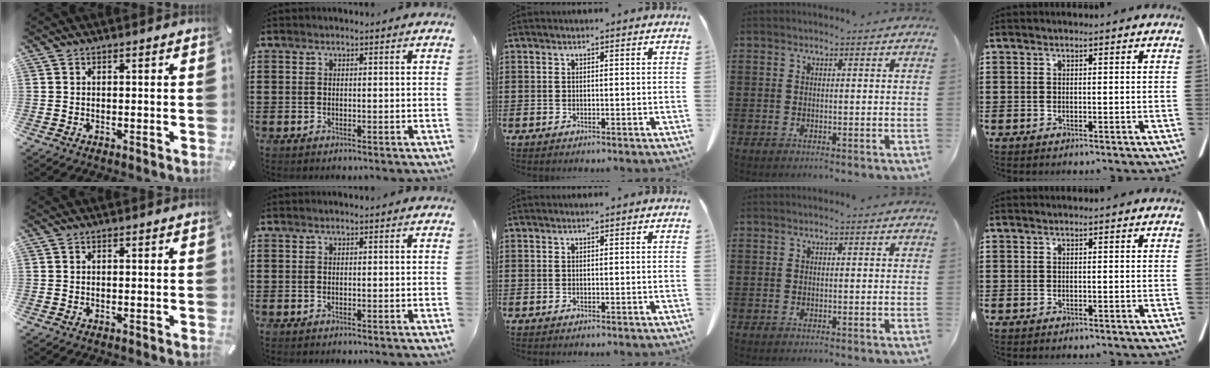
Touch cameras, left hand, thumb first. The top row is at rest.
{}